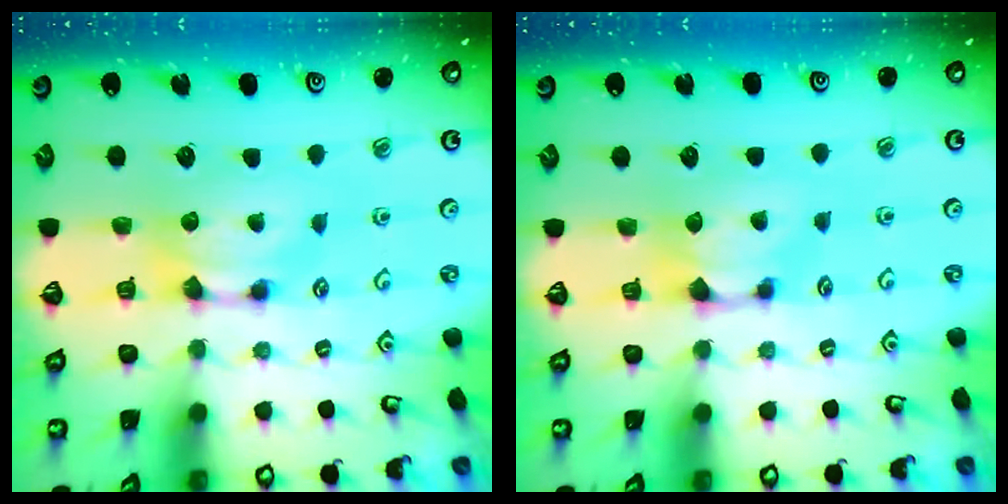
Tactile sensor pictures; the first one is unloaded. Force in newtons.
{"total": 0.9, "press": 0.2, "slide": 0.9}